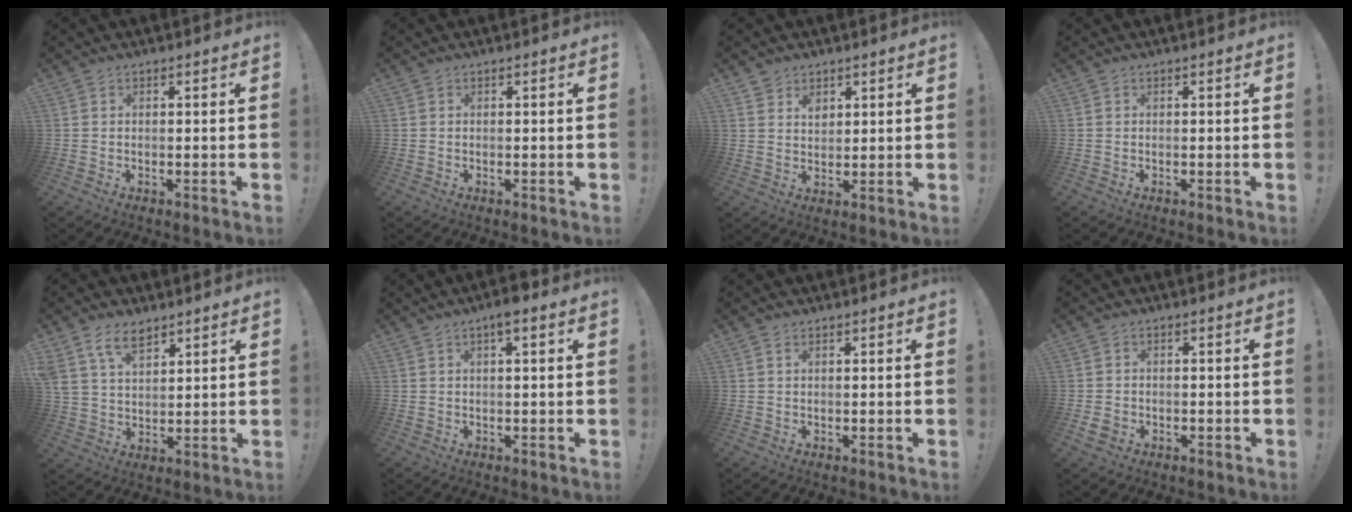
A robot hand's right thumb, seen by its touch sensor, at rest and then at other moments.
{"total": 0.0}
{"total": 4.5, "force": [2.9, 3.3, 1.0], "torque": [-0.009, -0.016, 0.052]}
{"total": 0.0}
{"total": 9.1, "force": [6.3, 4.9, 4.4], "torque": [-0.081, -0.024, 0.121]}
{"total": 3.0, "force": [1.2, 0.5, 2.7], "torque": [-0.028, -0.006, 0.013]}
{"total": 0.8, "force": [0.6, 0.2, 0.5], "torque": [-0.010, 0.000, 0.011]}
{"total": 3.0, "force": [-0.7, 2.4, 1.5], "torque": [-0.023, -0.001, -0.012]}